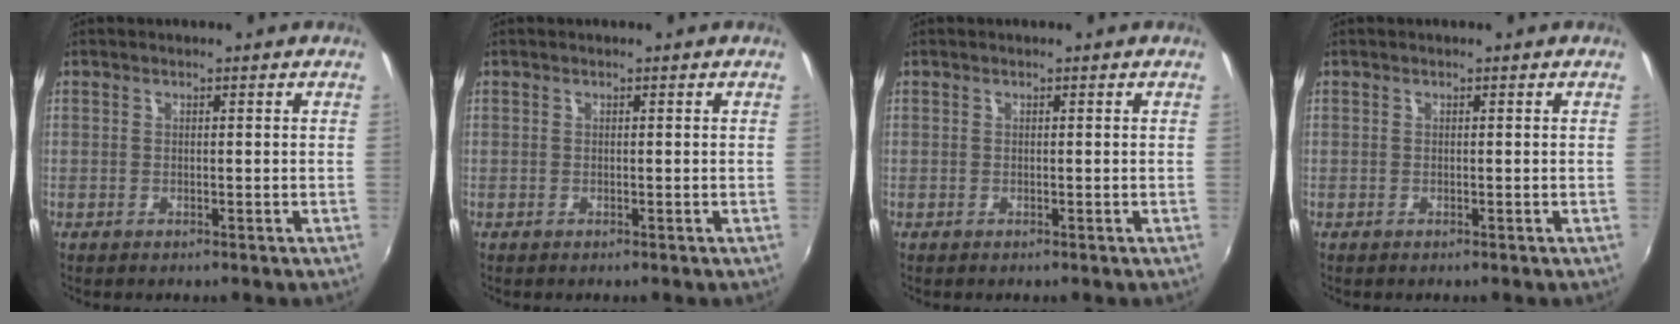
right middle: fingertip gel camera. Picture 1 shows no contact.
{"total": 0.0}
{"total": 0.0}
{"total": 0.0}